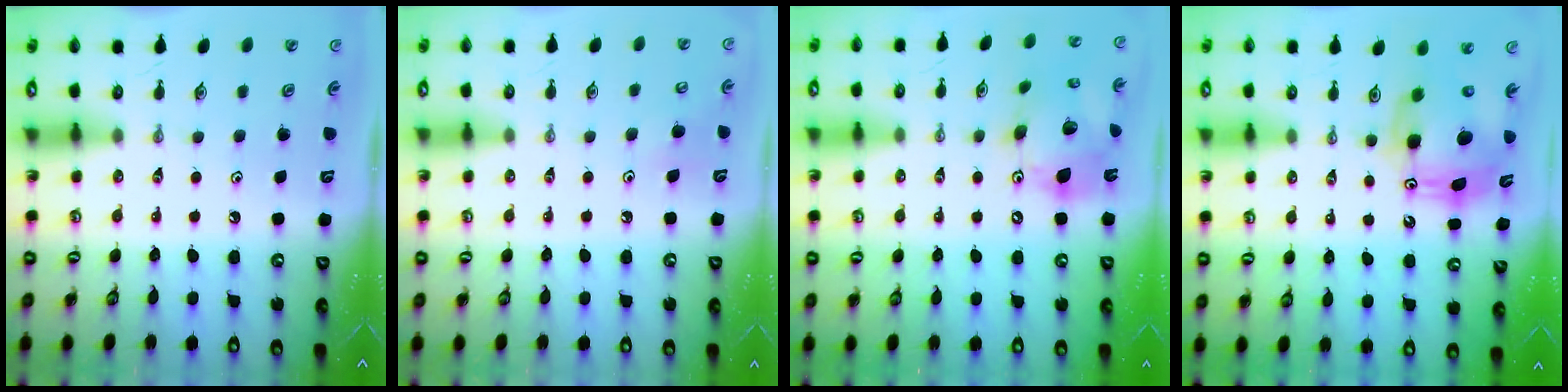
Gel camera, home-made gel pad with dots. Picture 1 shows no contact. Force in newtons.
{"total": 6.2, "press": 6.2, "slide": 0.5}
{"total": 15.7, "press": 15.6, "slide": 2.3}
{"total": 11.7, "press": 11.6, "slide": 1.3}